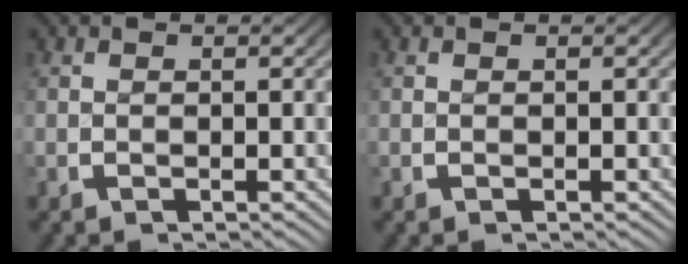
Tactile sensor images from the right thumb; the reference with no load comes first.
{"total": 0.0}